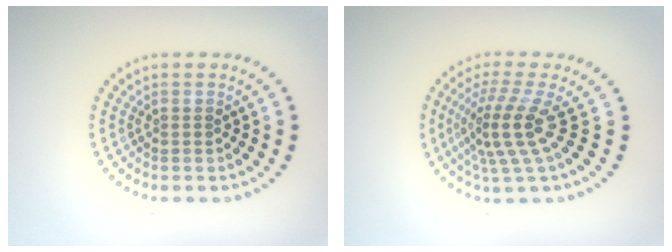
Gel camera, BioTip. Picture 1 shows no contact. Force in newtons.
{"total": 4.2, "press": 2.9, "slide": 3.1}